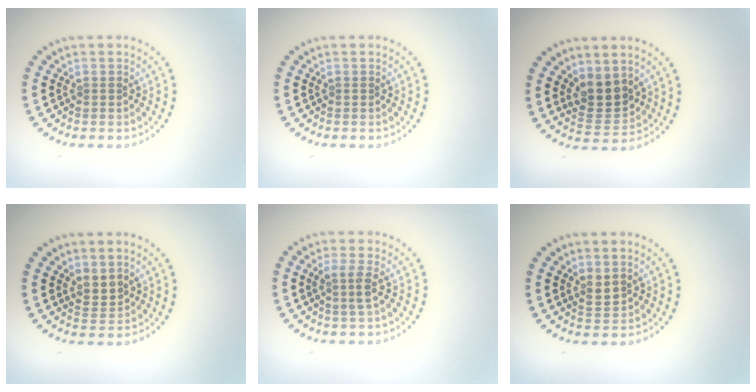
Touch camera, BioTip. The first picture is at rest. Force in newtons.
{"total": 0.0}
{"total": 3.3, "press": 3.0, "slide": 1.4}
{"total": 1.7, "press": 1.4, "slide": 1.0}
{"total": 1.8, "press": 1.4, "slide": 1.0}
{"total": 1.4, "press": 1.4, "slide": 0.4}